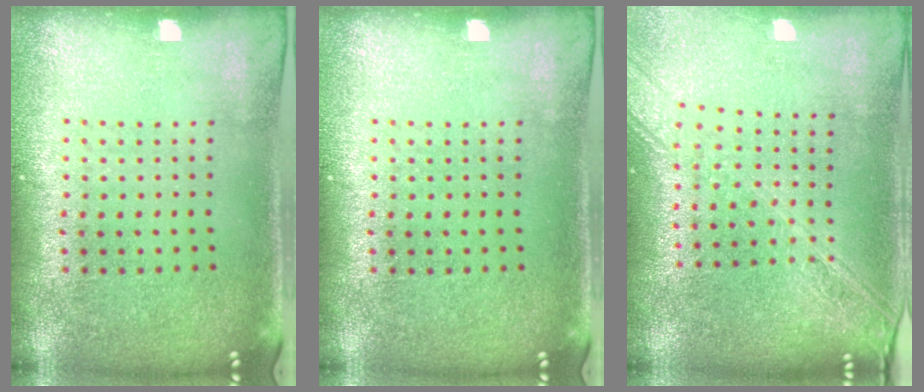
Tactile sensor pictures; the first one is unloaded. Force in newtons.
{"total": 0.0}
{"total": 2.2, "press": 1.9, "slide": 1.2}